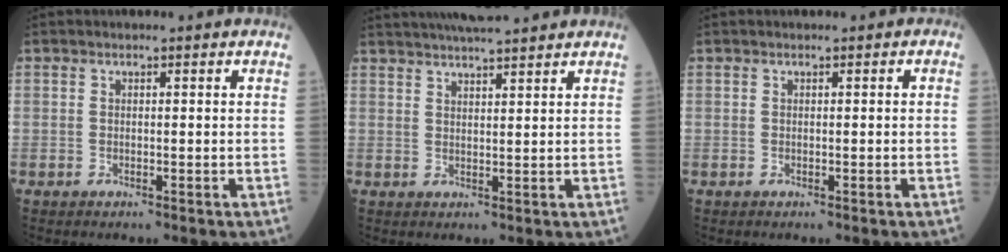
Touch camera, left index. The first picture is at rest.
{"total": 9.5, "force": [8.5, 0.6, 4.3], "torque": [-0.070, 0.027, 0.123]}
{"total": 0.0}